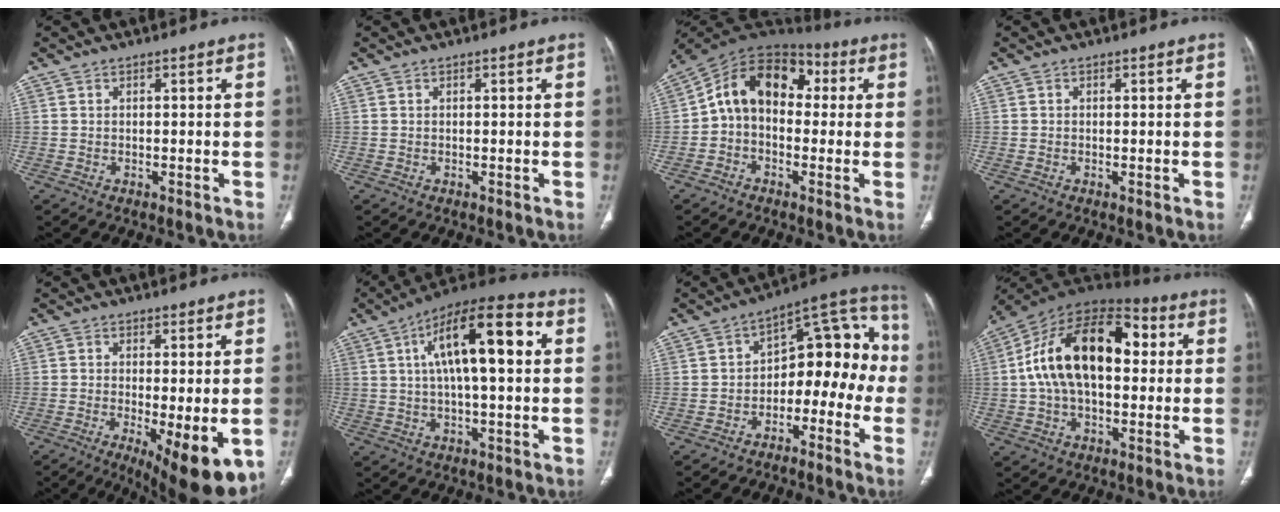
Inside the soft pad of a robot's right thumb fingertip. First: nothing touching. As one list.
[{"total": 0.0}, {"total": 13.9, "force": [1.3, 9.8, 9.8], "torque": [-0.130, 0.049, 0.005]}, {"total": 0.5, "force": [-0.1, 0.2, 0.4], "torque": [-0.010, -0.002, -0.002]}, {"total": 12.2, "force": [-3.7, 3.6, 11.1], "torque": [-0.153, -0.023, -0.046]}, {"total": 17.7, "force": [4.1, 6.0, 16.2], "torque": [-0.253, 0.023, 0.058]}, {"total": 16.1, "force": [-3.8, 9.8, 12.1], "torque": [-0.108, 0.087, -0.059]}, {"total": 22.1, "force": [3.0, 12.9, 17.7], "torque": [-0.292, 0.036, 0.040]}]